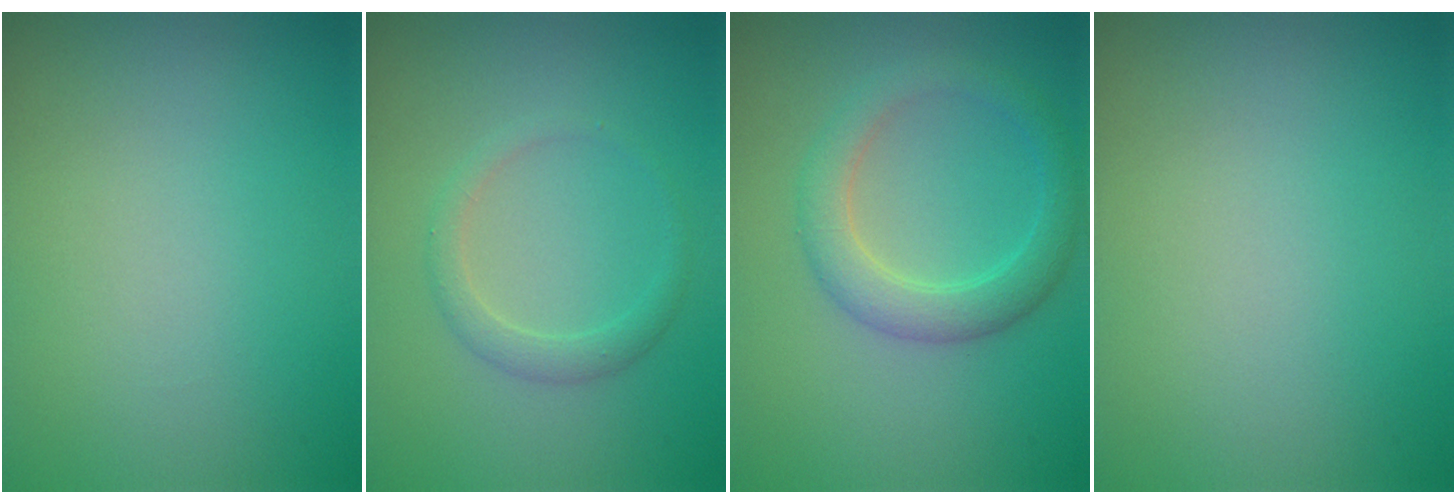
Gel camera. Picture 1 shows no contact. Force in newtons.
{"total": 1.6, "press": 1.6, "slide": 0.1}
{"total": 3.4, "press": 3.4, "slide": 0.2}
{"total": 0.0}